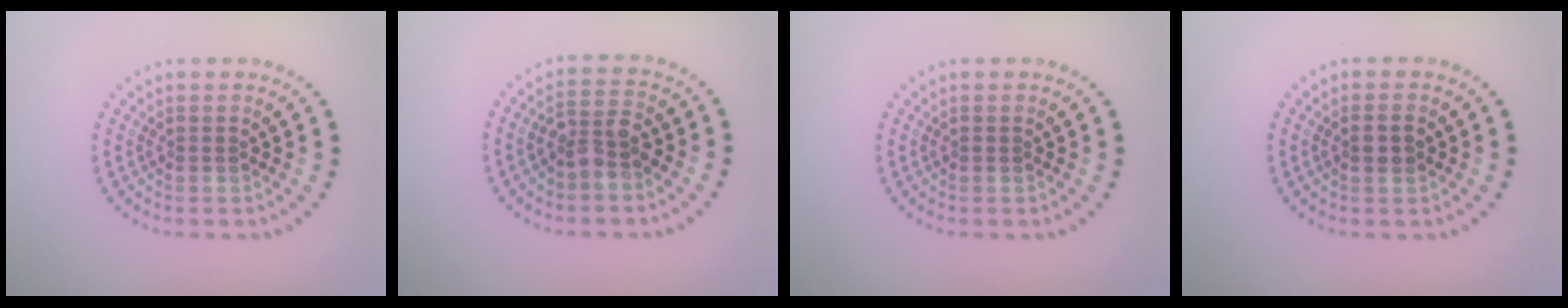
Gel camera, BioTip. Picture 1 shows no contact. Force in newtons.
{"total": 3.0, "press": 2.8, "slide": 1.0}
{"total": 0.0}
{"total": 1.5, "press": 1.4, "slide": 0.4}